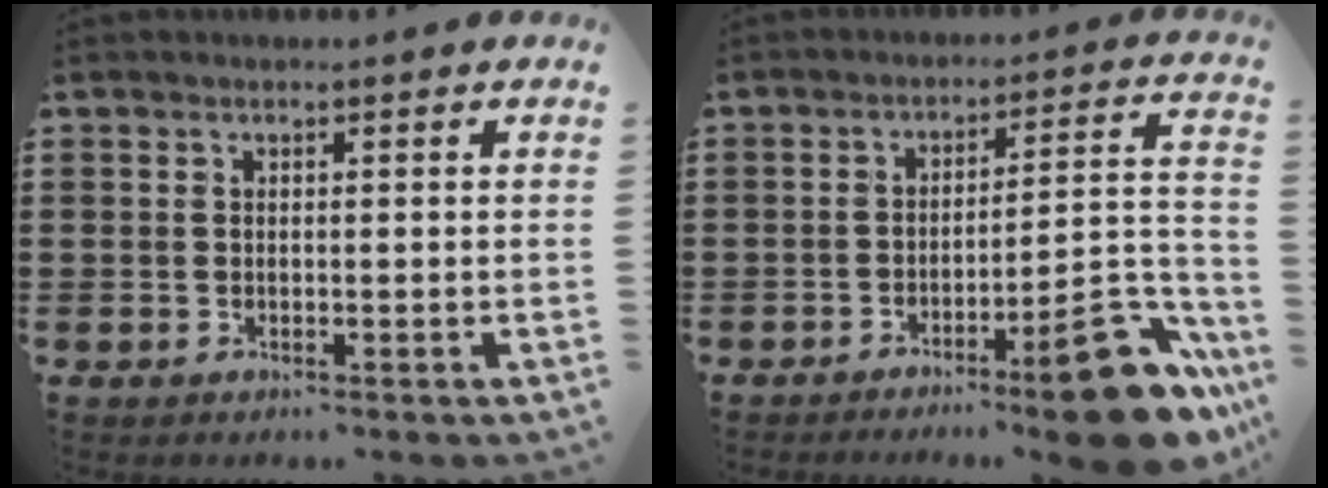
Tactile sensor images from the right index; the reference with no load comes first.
{"total": 13.4, "force": [-9.2, 2.3, 9.5], "torque": [-0.112, 0.033, -0.156]}